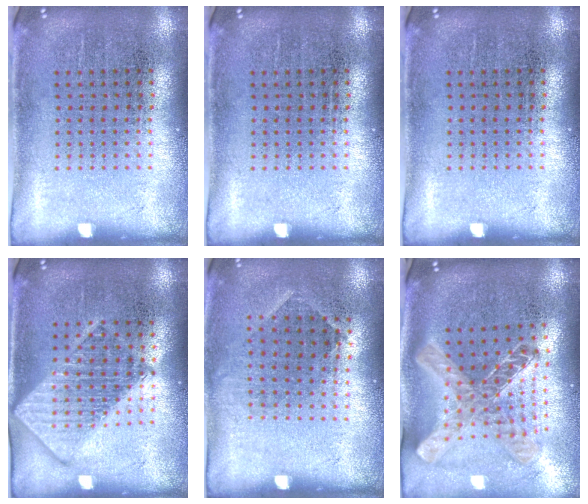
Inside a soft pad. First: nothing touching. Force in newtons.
{"total": 0.0}
{"total": 0.0}
{"total": 2.7, "press": 2.7, "slide": 0.3}
{"total": 0.9, "press": 0.6, "slide": 0.6}
{"total": 1.6, "press": 1.4, "slide": 0.8}